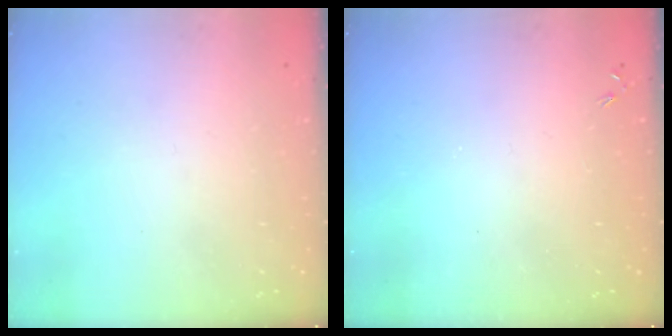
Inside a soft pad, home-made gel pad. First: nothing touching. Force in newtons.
{"total": 0.0}